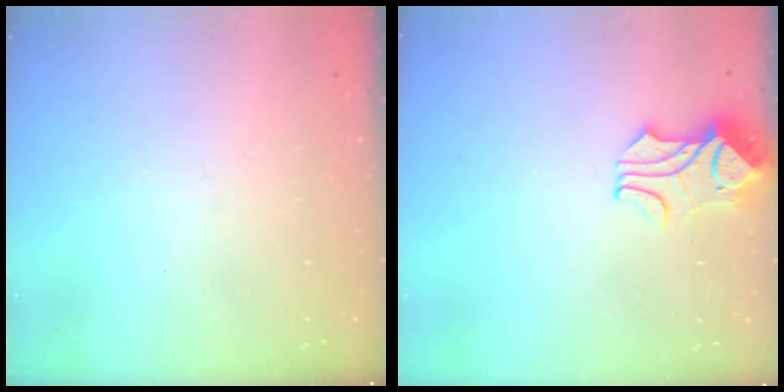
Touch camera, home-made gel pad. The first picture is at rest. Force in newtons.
{"total": 1.7, "press": 1.4, "slide": 1.0}